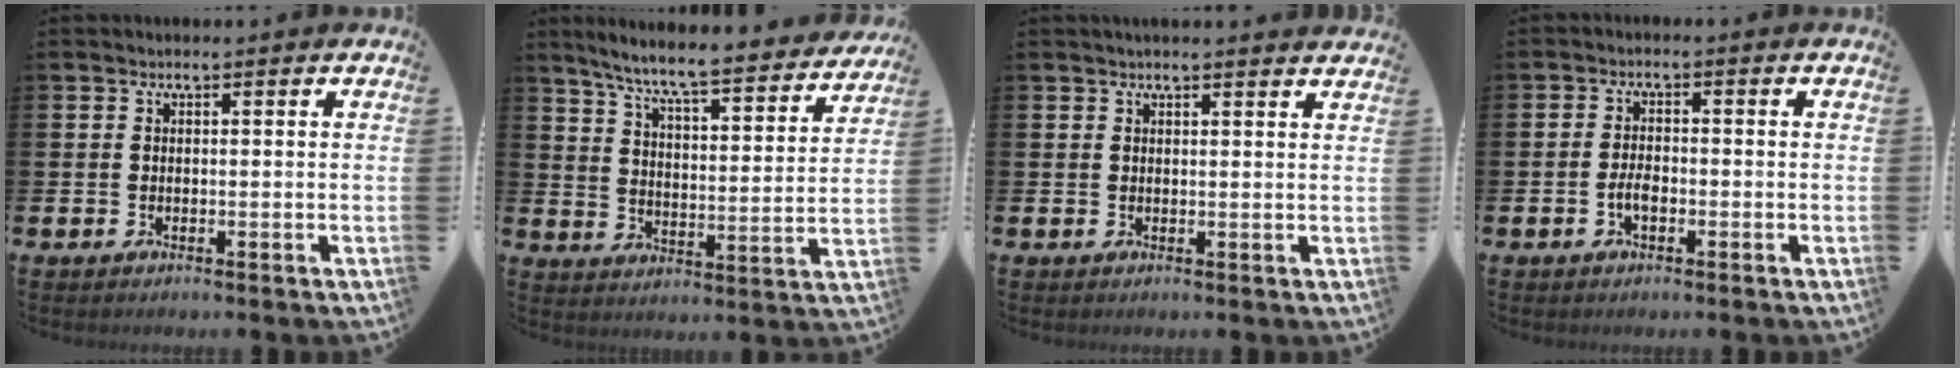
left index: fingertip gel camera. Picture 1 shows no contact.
{"total": 7.6, "force": [6.9, 0.3, 3.2], "torque": [-0.085, -0.055, 0.113]}
{"total": 1.5, "force": [1.5, -0.1, 0.2], "torque": [-0.005, -0.006, 0.027]}
{"total": 2.5, "force": [-0.9, 1.2, 2.0], "torque": [-0.037, 0.002, -0.017]}